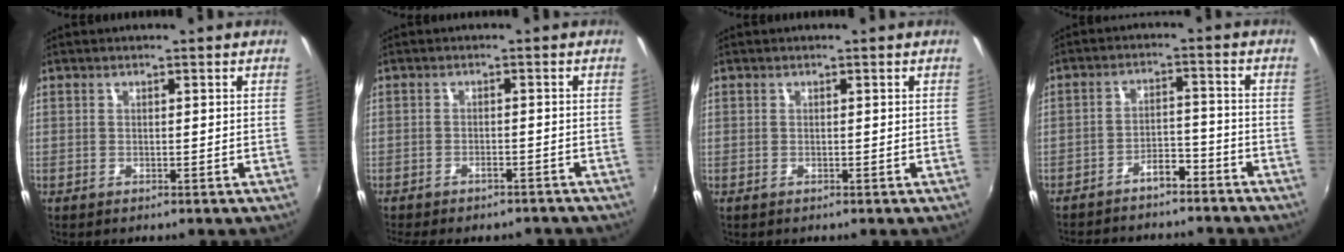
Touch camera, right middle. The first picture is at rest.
{"total": 7.6, "force": [-6.6, 2.3, 2.9], "torque": [-0.071, -0.014, -0.089]}
{"total": 0.0}
{"total": 11.7, "force": [-10.1, 3.7, 4.4], "torque": [-0.102, 0.021, -0.141]}